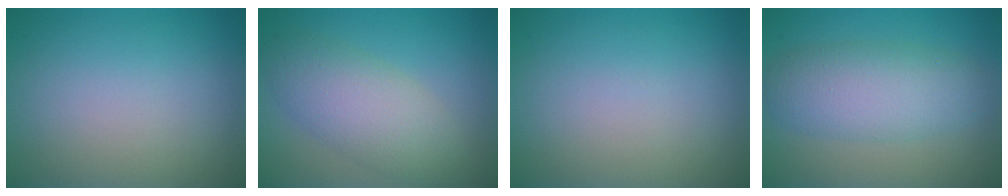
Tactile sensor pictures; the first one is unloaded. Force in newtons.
{"total": 5.3, "press": 5.3, "slide": 0.2}
{"total": 0.0}
{"total": 5.4, "press": 5.4, "slide": 0.0}